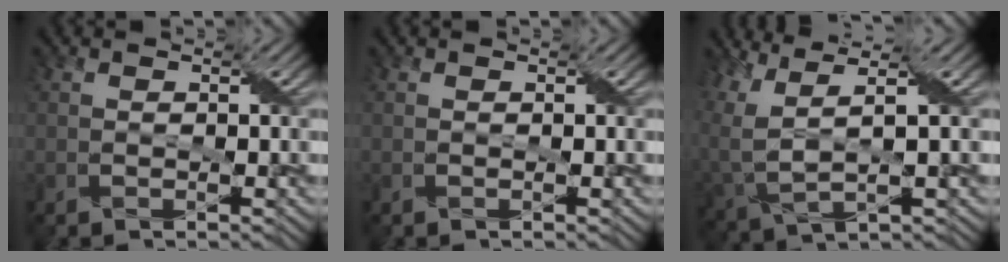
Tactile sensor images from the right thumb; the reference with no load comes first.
{"total": 0.0}
{"total": 6.8, "force": [2.6, 2.5, 5.8], "torque": [-0.160, -0.003, 0.057]}